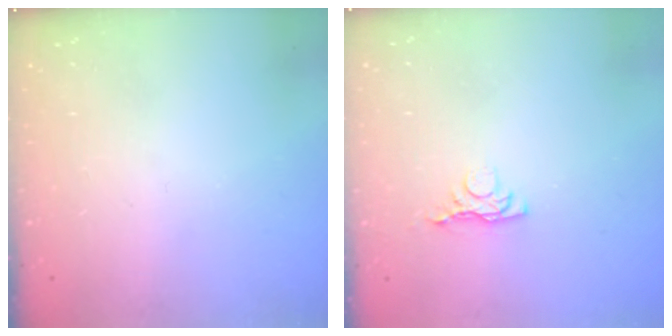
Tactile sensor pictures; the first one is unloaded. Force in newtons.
{"total": 3.7, "press": 3.7, "slide": 0.7}